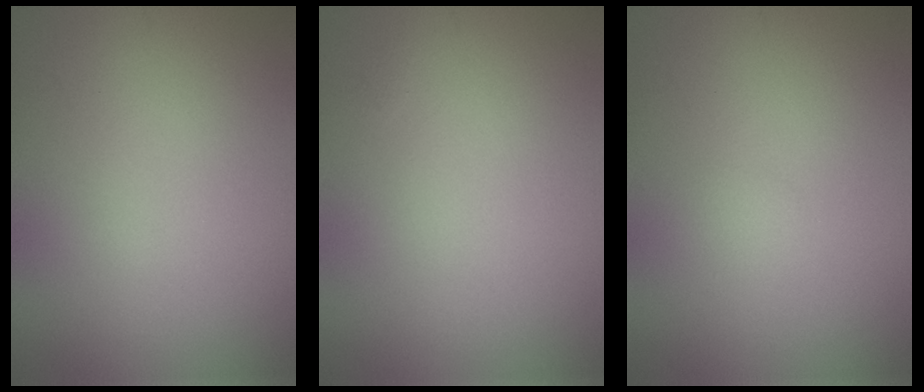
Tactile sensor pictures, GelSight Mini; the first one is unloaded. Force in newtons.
{"total": 0.0}
{"total": 0.6, "press": 0.5, "slide": 0.1}